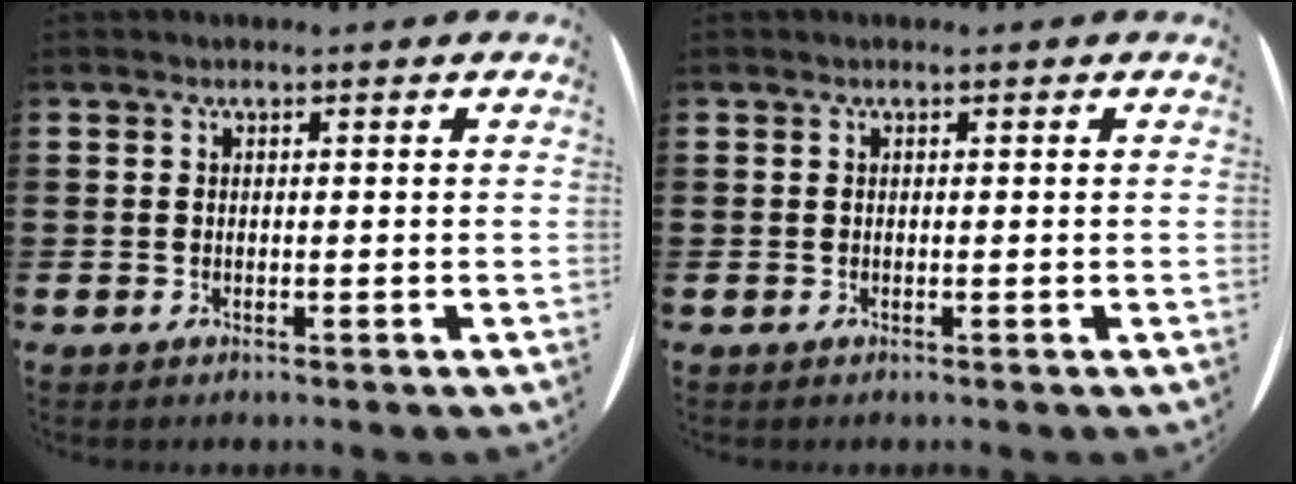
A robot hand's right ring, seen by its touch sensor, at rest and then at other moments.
{"total": 0.0}